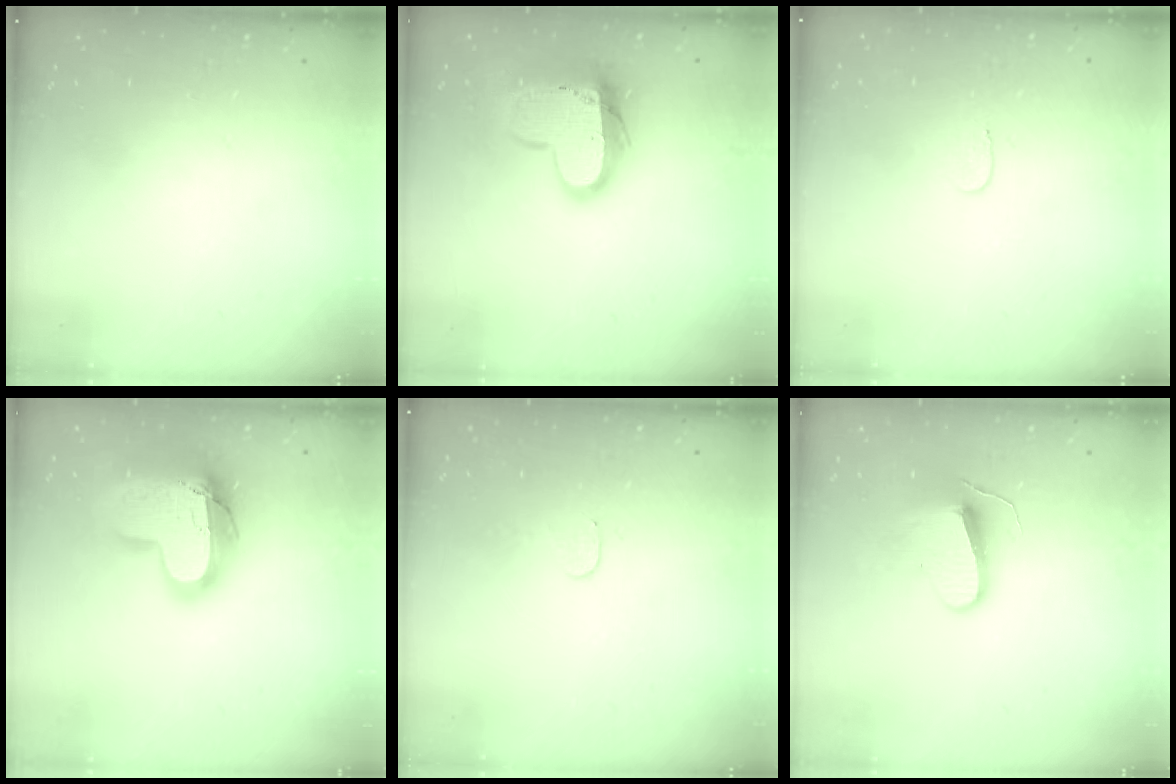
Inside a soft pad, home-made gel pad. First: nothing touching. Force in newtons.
{"total": 14.4, "press": 14.4, "slide": 1.1}
{"total": 3.1, "press": 3.1, "slide": 0.3}
{"total": 18.9, "press": 18.8, "slide": 1.5}
{"total": 2.8, "press": 2.8, "slide": 0.2}
{"total": 9.5, "press": 9.5, "slide": 0.4}